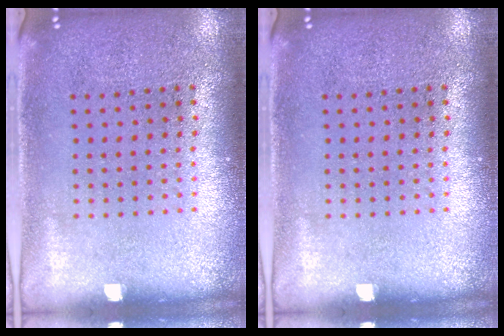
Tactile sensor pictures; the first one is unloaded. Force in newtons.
{"total": 0.0}